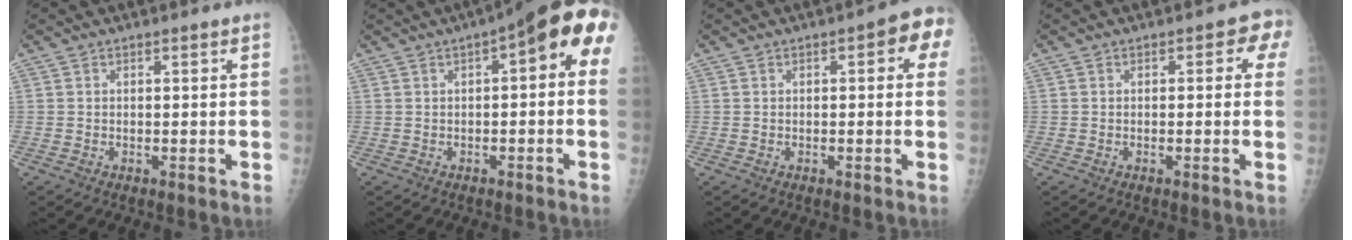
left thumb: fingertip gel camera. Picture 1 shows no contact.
{"total": 10.1, "force": [2.3, 3.7, 9.1], "torque": [-0.099, 0.035, 0.015]}
{"total": 5.3, "force": [1.2, 2.6, 4.4], "torque": [-0.026, 0.014, 0.003]}
{"total": 2.8, "force": [0.3, 2.1, 1.9], "torque": [0.011, 0.008, -0.011]}